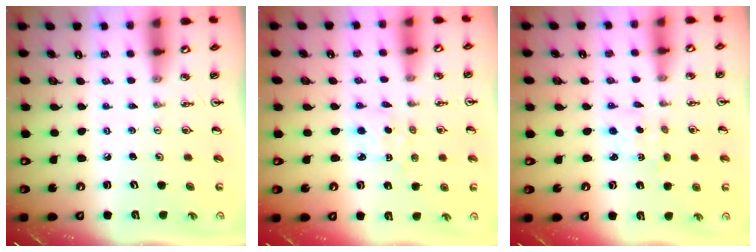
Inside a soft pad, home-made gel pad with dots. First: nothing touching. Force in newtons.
{"total": 2.0, "press": 1.9, "slide": 0.6}
{"total": 1.7, "press": 1.5, "slide": 0.8}